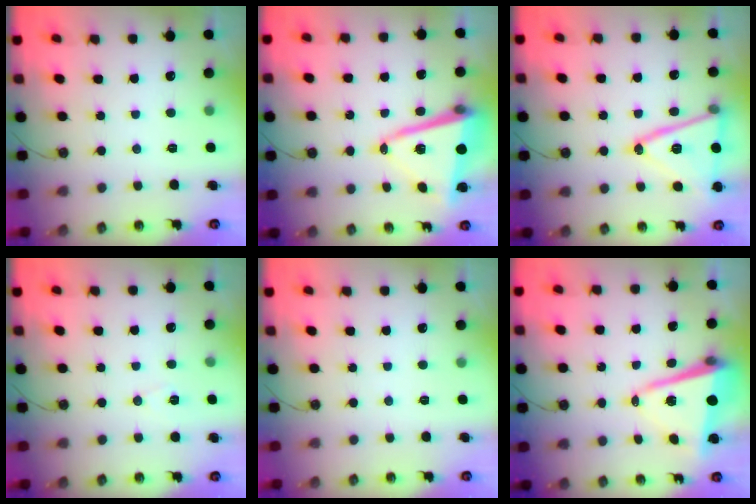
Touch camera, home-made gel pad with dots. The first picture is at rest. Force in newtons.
{"total": 12.7, "press": 12.4, "slide": 2.9}
{"total": 18.6, "press": 18.3, "slide": 3.5}
{"total": 6.5, "press": 4.7, "slide": 4.5}
{"total": 0.0}
{"total": 10.5, "press": 10.3, "slide": 1.8}